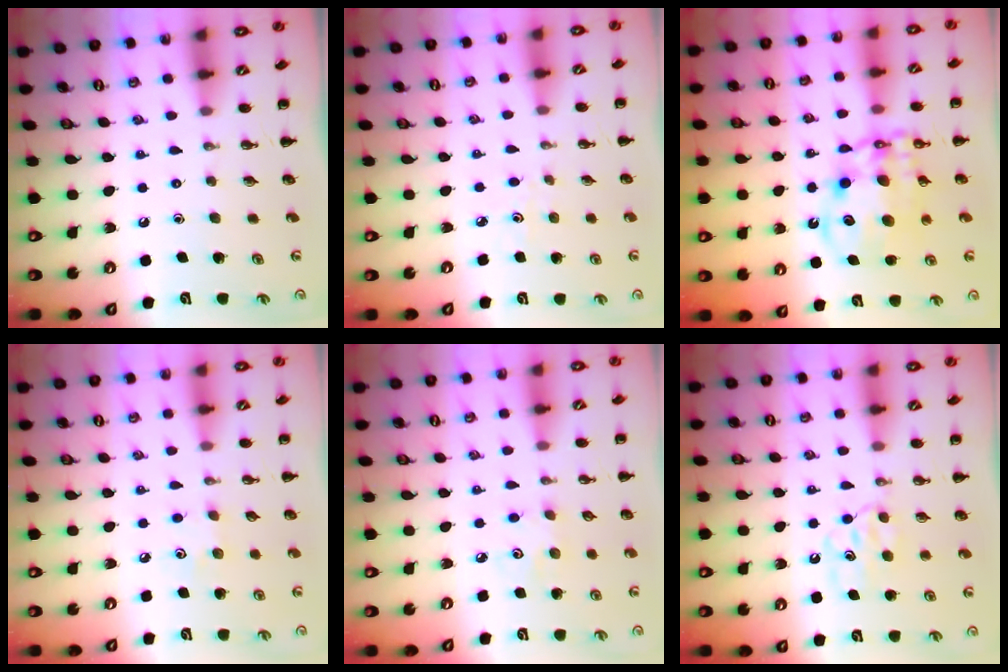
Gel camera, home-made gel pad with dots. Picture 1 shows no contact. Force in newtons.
{"total": 2.8, "press": 2.6, "slide": 0.9}
{"total": 12.6, "press": 12.2, "slide": 3.3}
{"total": 5.3, "press": 5.1, "slide": 1.6}
{"total": 3.8, "press": 3.7, "slide": 0.8}
{"total": 5.8, "press": 5.6, "slide": 1.6}